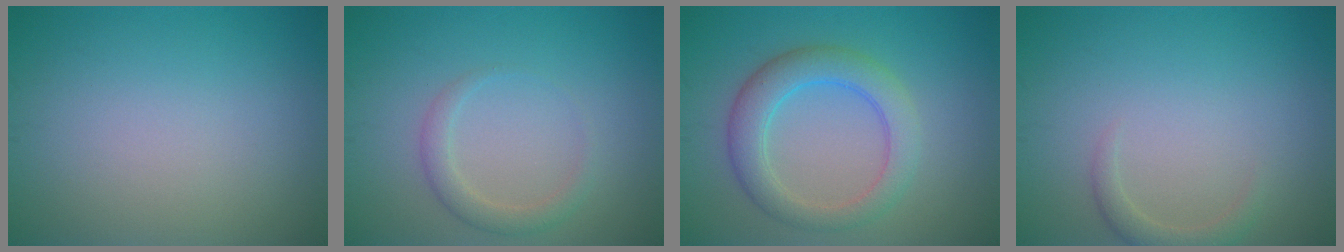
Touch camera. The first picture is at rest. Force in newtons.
{"total": 1.9, "press": 1.9, "slide": 0.2}
{"total": 4.6, "press": 4.6, "slide": 0.1}
{"total": 1.6, "press": 1.6, "slide": 0.1}